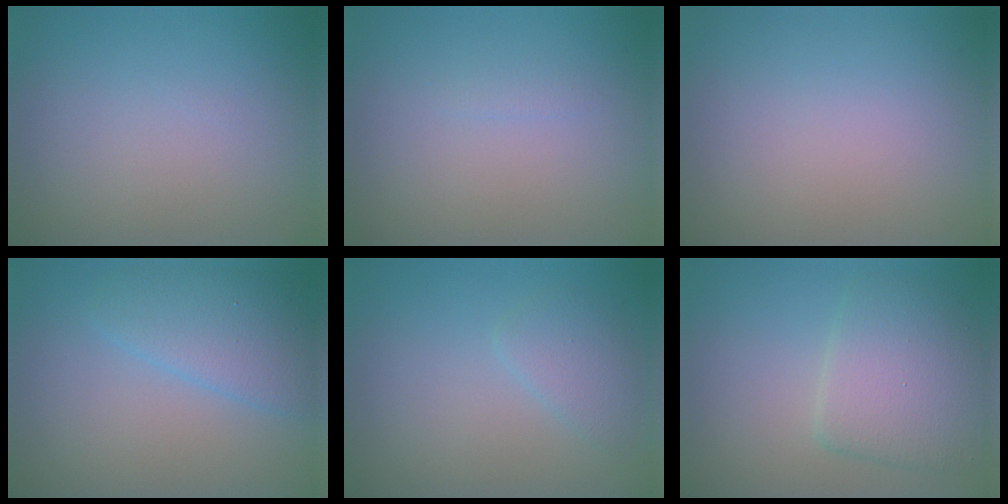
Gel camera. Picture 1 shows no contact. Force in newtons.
{"total": 0.6, "press": 0.6, "slide": 0.0}
{"total": 0.0}
{"total": 3.8, "press": 3.8, "slide": 0.2}
{"total": 1.8, "press": 1.8, "slide": 0.1}
{"total": 4.8, "press": 4.8, "slide": 0.1}